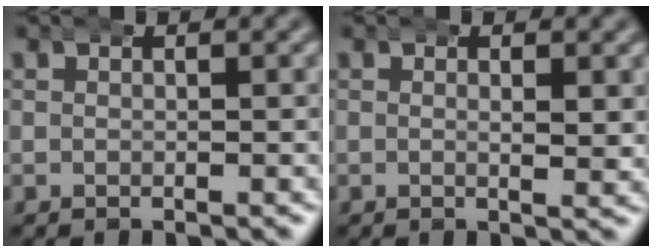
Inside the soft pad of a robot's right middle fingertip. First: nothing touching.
{"total": 1.8, "force": [0.3, 0.4, 1.7], "torque": [-0.025, -0.001, 0.001]}